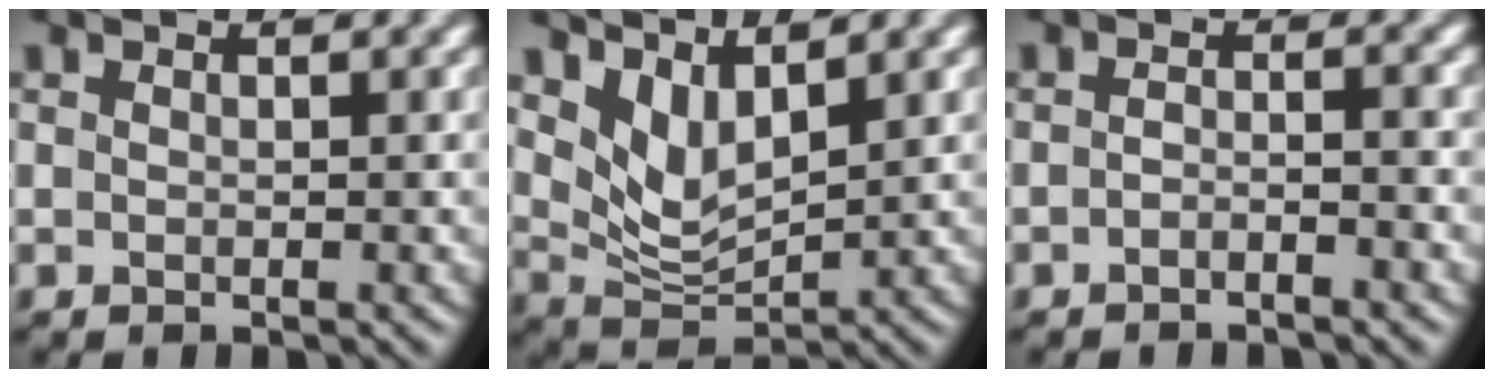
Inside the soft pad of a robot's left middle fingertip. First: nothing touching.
{"total": 3.4, "force": [2.3, 1.5, 2.1], "torque": [-0.053, -0.008, 0.052]}
{"total": 1.4, "force": [-1.3, 0.1, 0.4], "torque": [-0.006, 0.002, -0.028]}